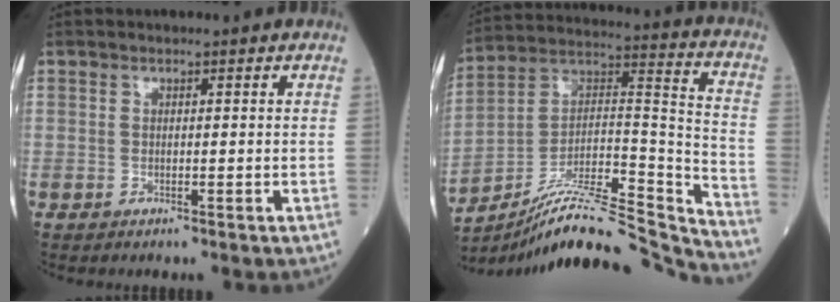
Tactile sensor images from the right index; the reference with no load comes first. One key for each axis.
{"total": 22.7, "fx": -20.8, "fy": 1.3, "fz": 8.8, "tx": -0.127, "ty": 0.033, "tz": -0.337}